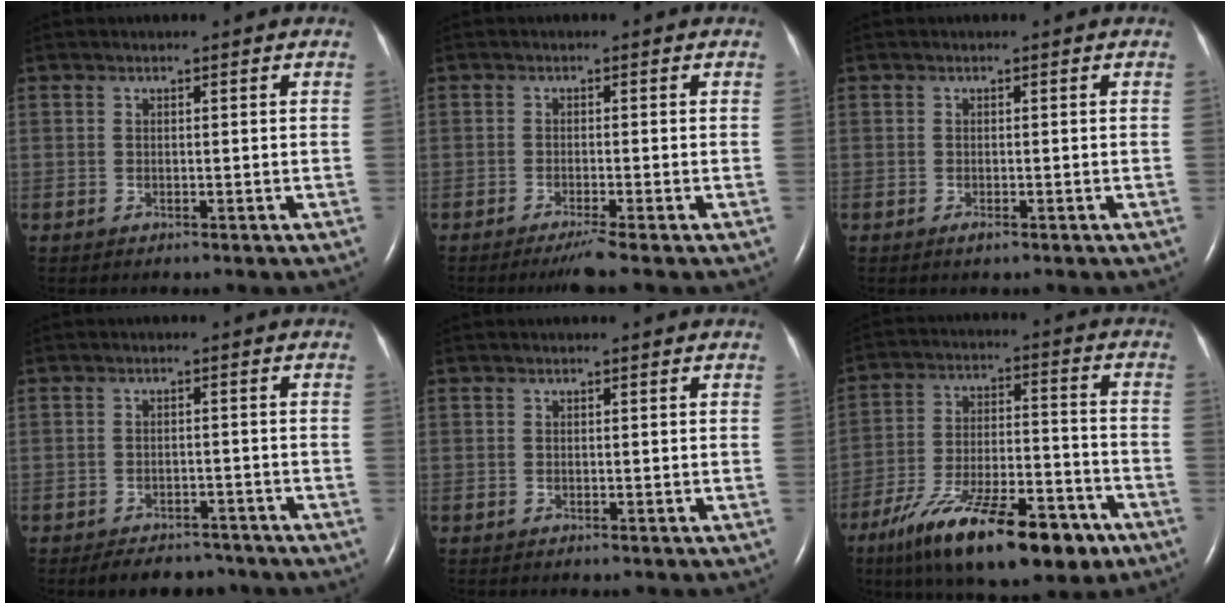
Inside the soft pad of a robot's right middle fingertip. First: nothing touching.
{"total": 2.9, "force": [-2.1, -0.9, 1.7], "torque": [-0.030, -0.006, -0.040]}
{"total": 0.8, "force": [-0.5, 0.2, 0.6], "torque": [-0.012, -0.002, -0.007]}
{"total": 6.5, "force": [-5.5, 2.9, 1.8], "torque": [-0.020, 0.005, -0.075]}
{"total": 0.0}
{"total": 19.9, "force": [-12.7, 5.7, 14.2], "torque": [-0.218, -0.009, -0.208]}